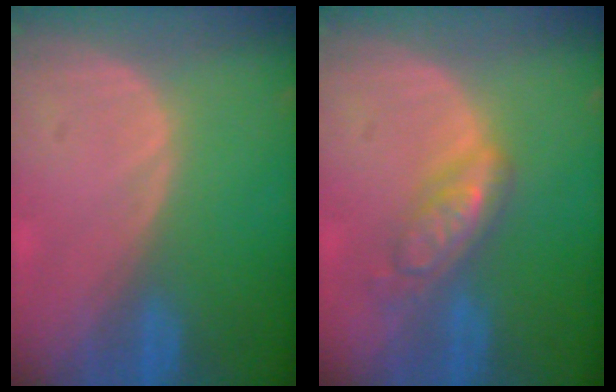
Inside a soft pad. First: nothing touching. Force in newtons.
{"total": 5.7, "press": 5.0, "slide": 2.8}